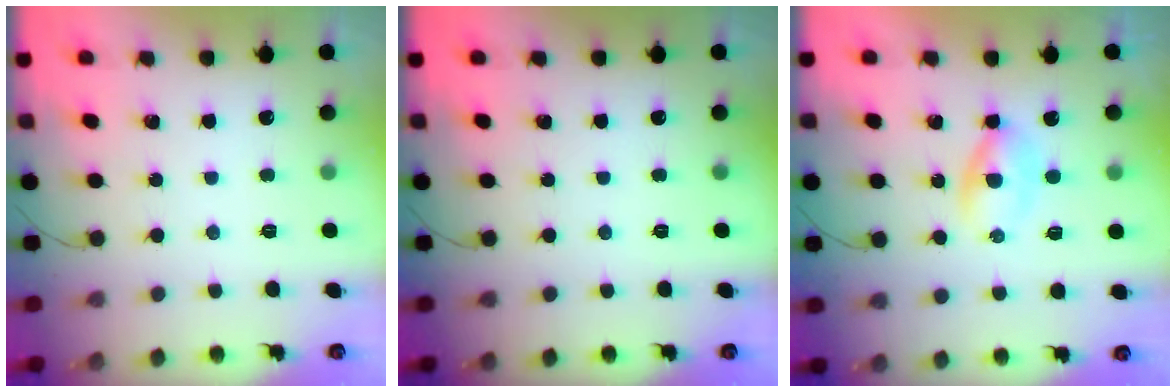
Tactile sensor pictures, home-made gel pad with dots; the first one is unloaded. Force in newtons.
{"total": 0.0}
{"total": 2.8, "press": 2.5, "slide": 1.3}